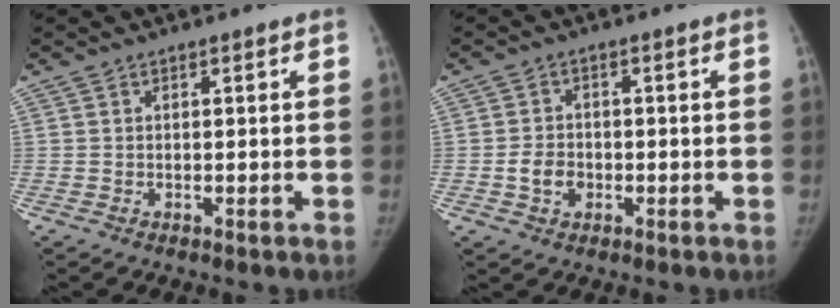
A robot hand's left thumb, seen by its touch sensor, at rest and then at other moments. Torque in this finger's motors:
{"motor_torque": [0.11, 0.35, 0.14, -0.31, 0.03]}